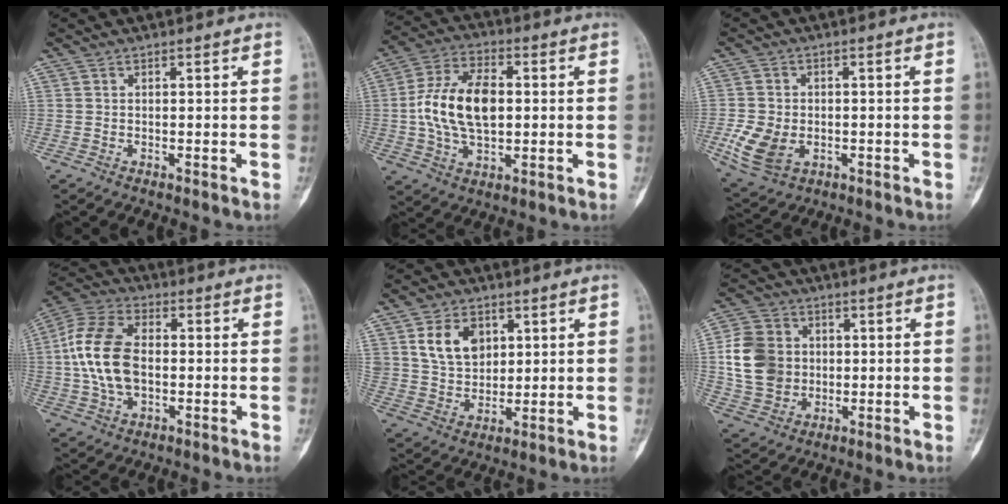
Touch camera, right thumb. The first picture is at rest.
{"total": 14.3, "force": [0.4, 8.3, 11.7], "torque": [-0.216, 0.016, 0.006]}
{"total": 8.4, "force": [-2.0, 6.0, 5.5], "torque": [-0.103, 0.000, -0.030]}
{"total": 14.4, "force": [0.0, 8.9, 11.3], "torque": [-0.223, 0.021, -0.005]}
{"total": 9.9, "force": [3.8, 7.1, 5.7], "torque": [-0.075, -0.018, 0.078]}
{"total": 12.4, "force": [0.8, 10.5, 6.5], "torque": [-0.107, 0.007, 0.018]}